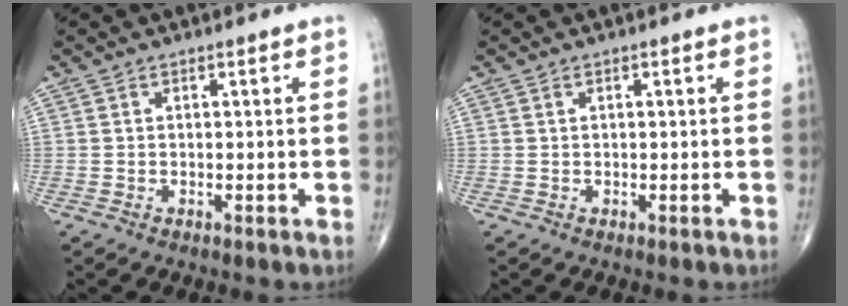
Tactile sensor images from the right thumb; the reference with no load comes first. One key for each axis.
{"total": 0.0}